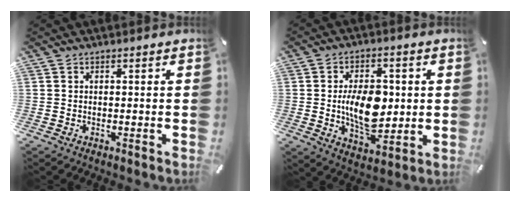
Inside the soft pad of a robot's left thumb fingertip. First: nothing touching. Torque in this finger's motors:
{"motor_torque": [0.71, 0.71, 0.32, 0.00, 0.20]}